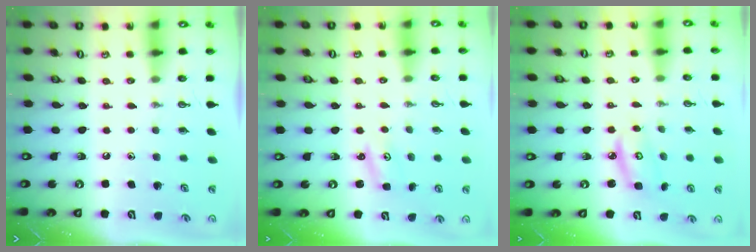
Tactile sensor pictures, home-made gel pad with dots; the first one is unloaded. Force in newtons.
{"total": 2.0, "press": 2.0, "slide": 0.2}
{"total": 4.6, "press": 4.6, "slide": 0.2}